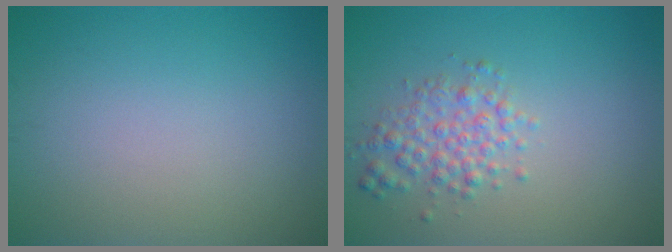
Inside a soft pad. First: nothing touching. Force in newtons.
{"total": 2.8, "press": 2.8, "slide": 0.1}